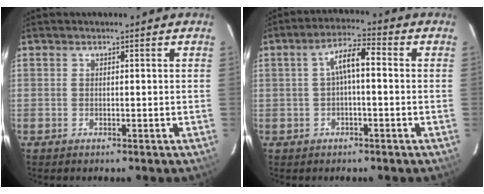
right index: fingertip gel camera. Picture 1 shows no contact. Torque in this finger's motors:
{"motor_torque": [0.55, -0.32, 0.44, 0.10]}